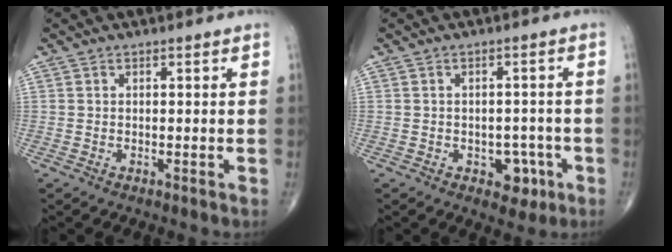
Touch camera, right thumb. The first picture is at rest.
{"total": 4.8, "force": [-2.1, 3.3, 2.8], "torque": [-0.006, 0.014, -0.024]}